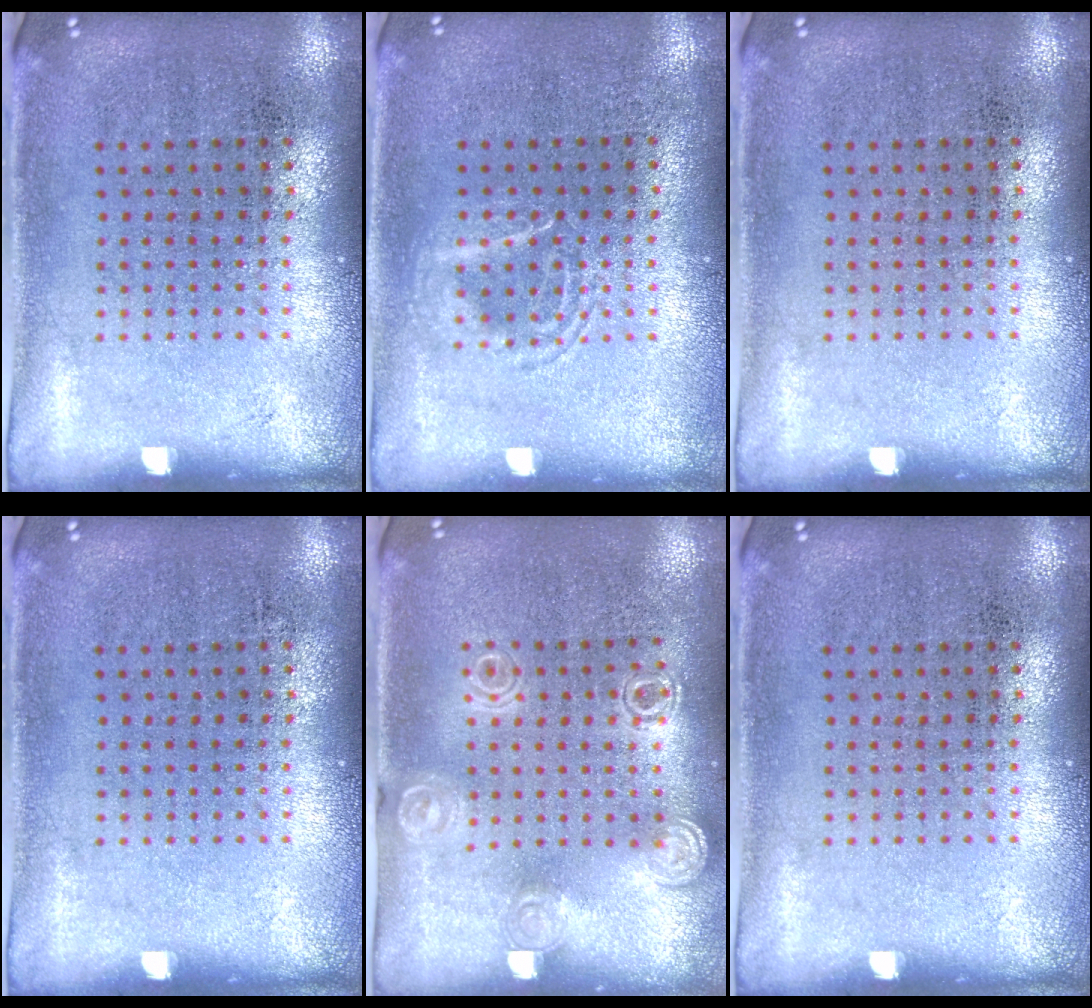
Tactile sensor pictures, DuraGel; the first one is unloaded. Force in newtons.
{"total": 1.6, "press": 1.6, "slide": 0.2}
{"total": 0.0}
{"total": 0.0}
{"total": 1.3, "press": 1.2, "slide": 0.3}
{"total": 0.0}